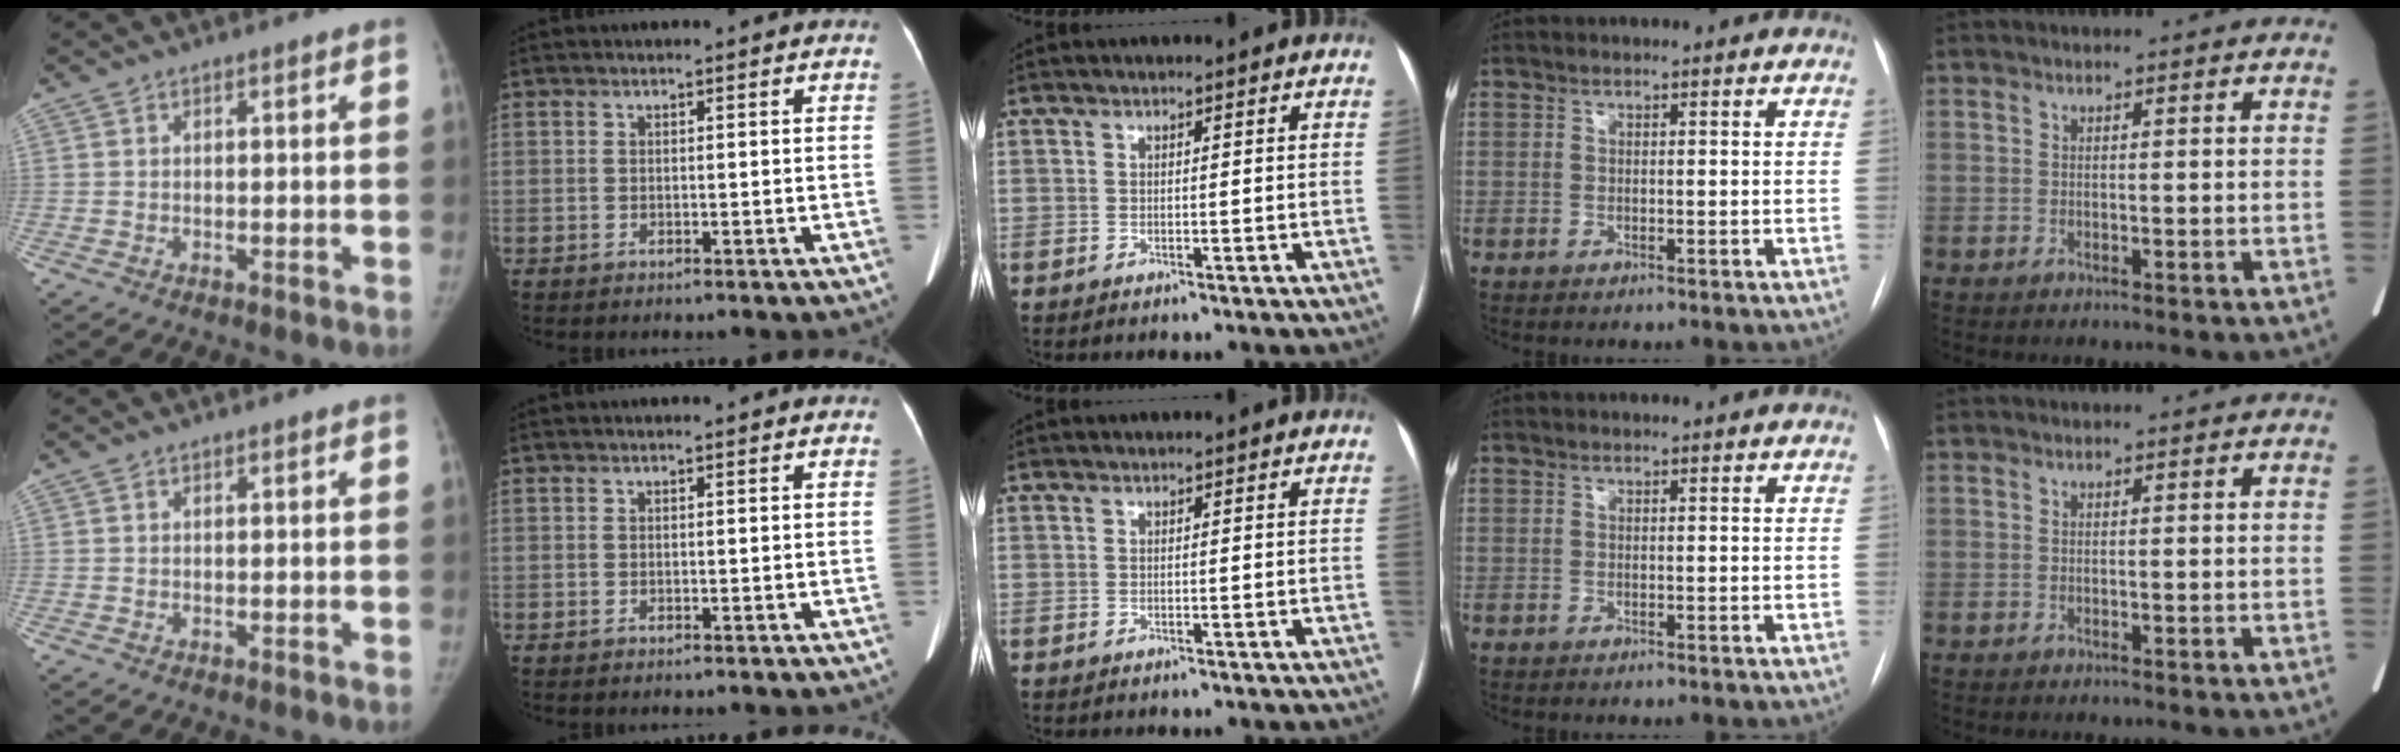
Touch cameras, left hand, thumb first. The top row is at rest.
{}